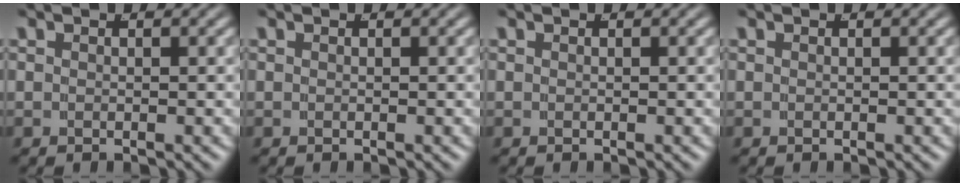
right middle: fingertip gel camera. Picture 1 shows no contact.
{"total": 0.0}
{"total": 0.0}
{"total": 0.0}